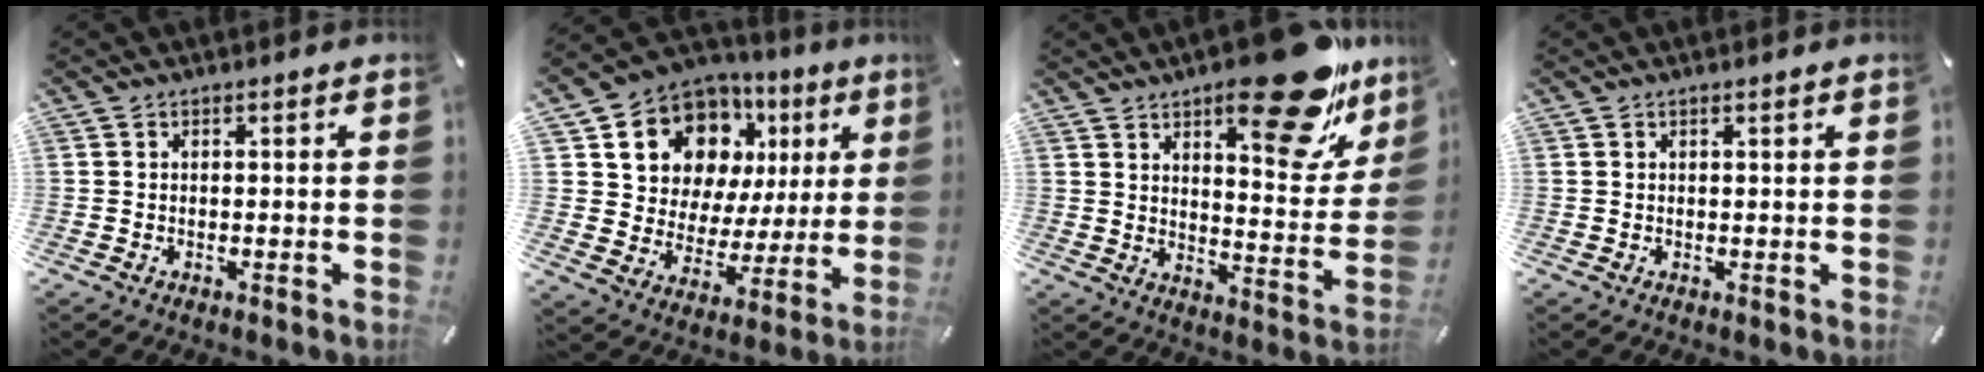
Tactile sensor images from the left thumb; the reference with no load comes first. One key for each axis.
{"total": 13.8, "fx": 8.0, "fy": 10.2, "fz": 4.8, "tx": -0.083, "ty": -0.061, "tz": 0.148}
{"total": 22.8, "fx": 15.1, "fy": 9.2, "fz": 14.4, "tx": -0.178, "ty": -0.108, "tz": 0.244}
{"total": 0.7, "fx": 0.4, "fy": 0.0, "fz": 0.5, "tx": -0.009, "ty": -0.001, "tz": 0.008}